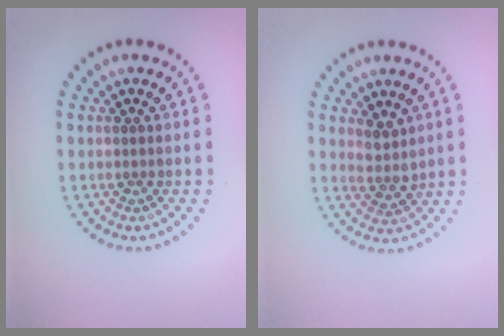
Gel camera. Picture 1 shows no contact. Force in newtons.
{"total": 2.1, "press": 1.8, "slide": 1.1}